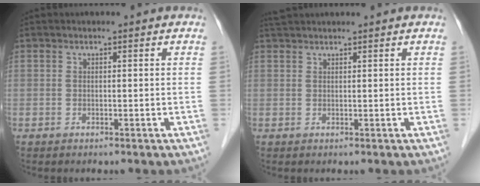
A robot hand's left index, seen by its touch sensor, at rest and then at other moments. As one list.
[{"total": 2.7, "force": [2.6, 0.0, 0.8], "torque": [-0.010, 0.029, 0.050]}]